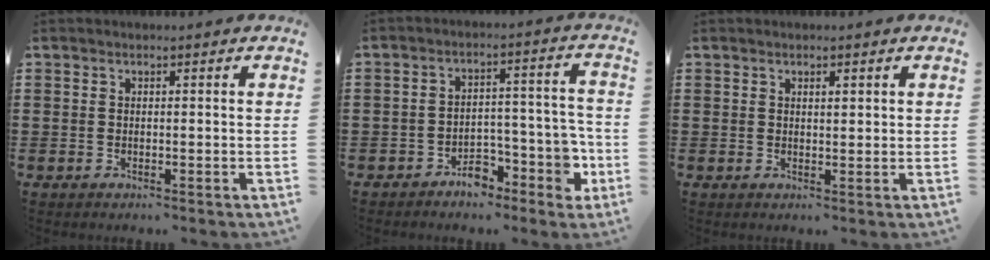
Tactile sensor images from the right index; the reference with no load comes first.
{"total": 6.5, "force": [-4.3, 3.7, 3.1], "torque": [-0.045, 0.020, -0.076]}
{"total": 1.0, "force": [0.5, 0.3, 0.8], "torque": [-0.016, 0.004, 0.008]}